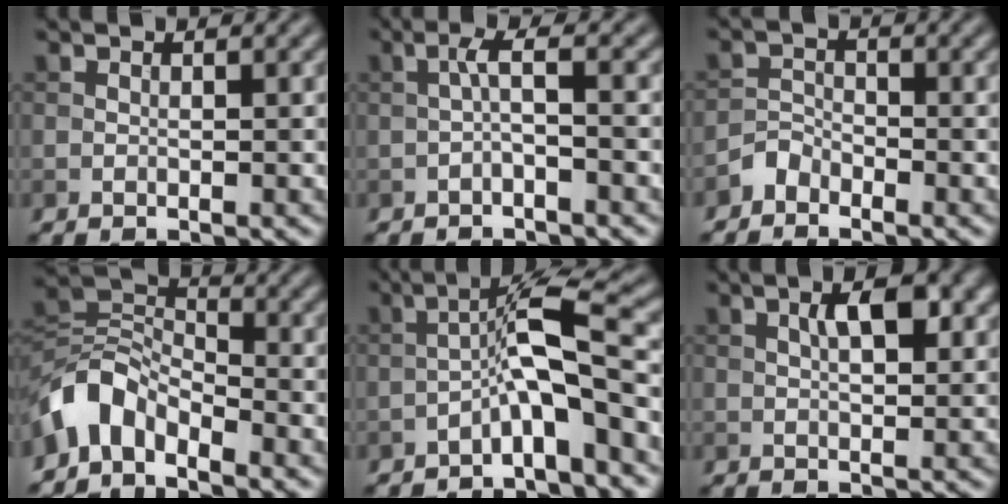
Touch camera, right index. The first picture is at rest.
{"total": 2.0, "force": [-0.6, 0.1, 2.0], "torque": [-0.039, 0.011, -0.016]}
{"total": 1.8, "force": [-1.5, 0.8, 0.3], "torque": [-0.003, 0.010, -0.034]}
{"total": 5.8, "force": [-3.6, 3.3, 3.2], "torque": [-0.054, 0.006, -0.081]}
{"total": 5.7, "force": [-2.5, 0.7, 5.1], "torque": [-0.085, 0.029, -0.049]}
{"total": 3.6, "force": [1.2, 1.5, 3.1], "torque": [-0.051, 0.005, 0.021]}